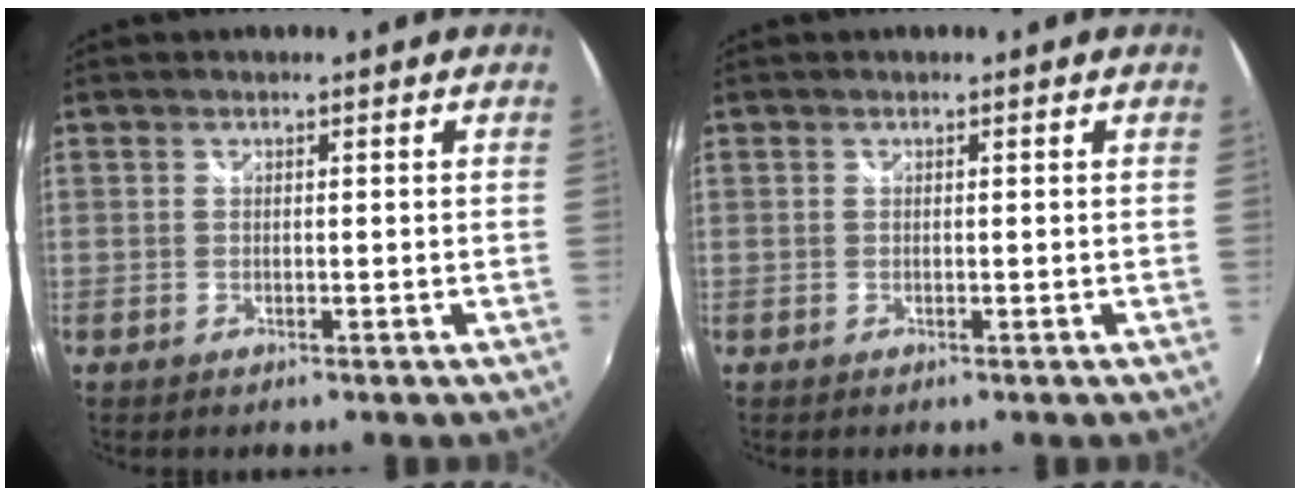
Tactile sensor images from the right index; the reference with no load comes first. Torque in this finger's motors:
{"motor_torque": [0.07, 0.08, 0.00, 0.00]}